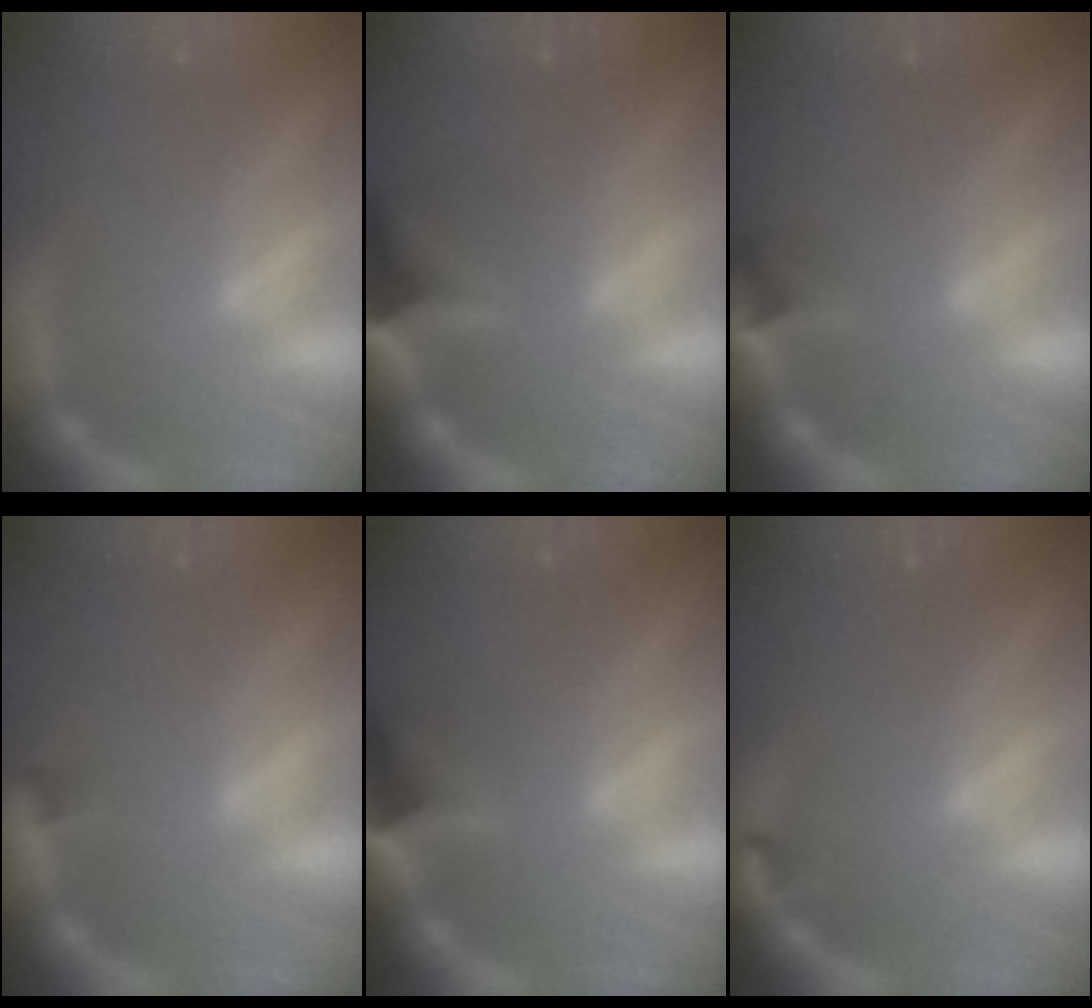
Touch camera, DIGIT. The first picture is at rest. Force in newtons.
{"total": 7.4}
{"total": 2.9}
{"total": 0.9}
{"total": 5.9}
{"total": 0.9}